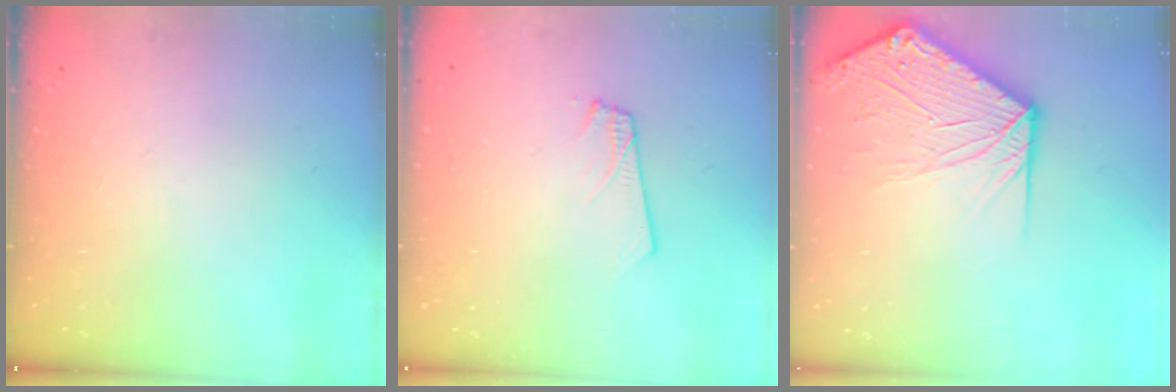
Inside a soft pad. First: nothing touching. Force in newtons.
{"total": 1.8, "press": 1.8, "slide": 0.1}
{"total": 11.6, "press": 11.4, "slide": 1.7}